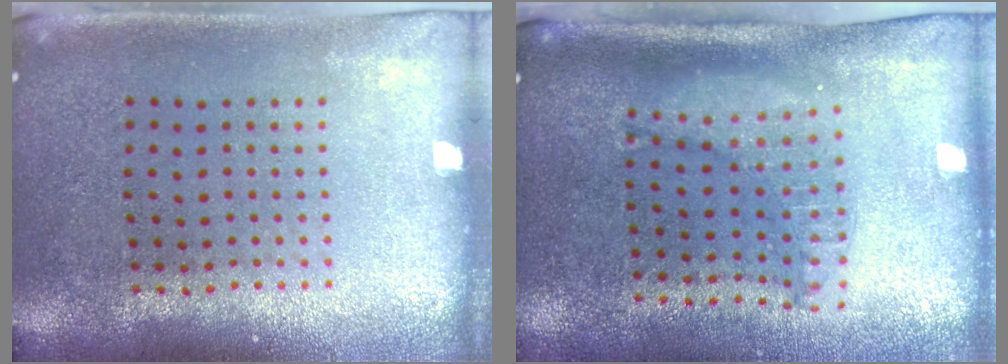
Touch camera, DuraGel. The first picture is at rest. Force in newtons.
{"total": 1.4, "press": 1.3, "slide": 0.4}